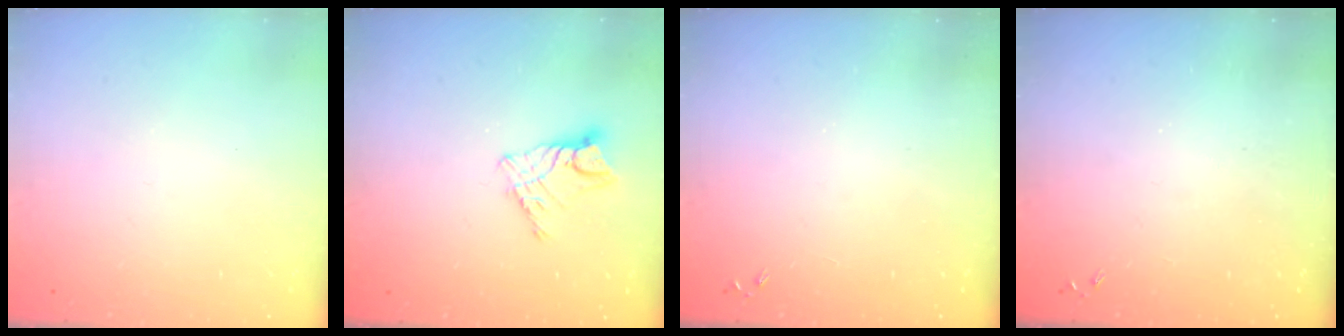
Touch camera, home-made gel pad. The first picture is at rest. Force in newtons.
{"total": 9.0, "press": 9.0, "slide": 0.8}
{"total": 0.0}
{"total": 0.0}